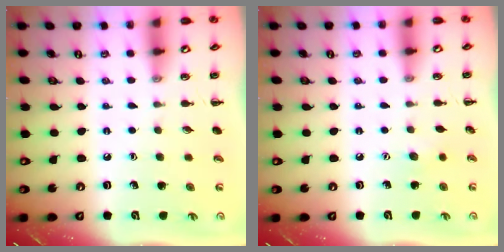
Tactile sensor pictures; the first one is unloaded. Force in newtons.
{"total": 2.8, "press": 2.8, "slide": 0.7}